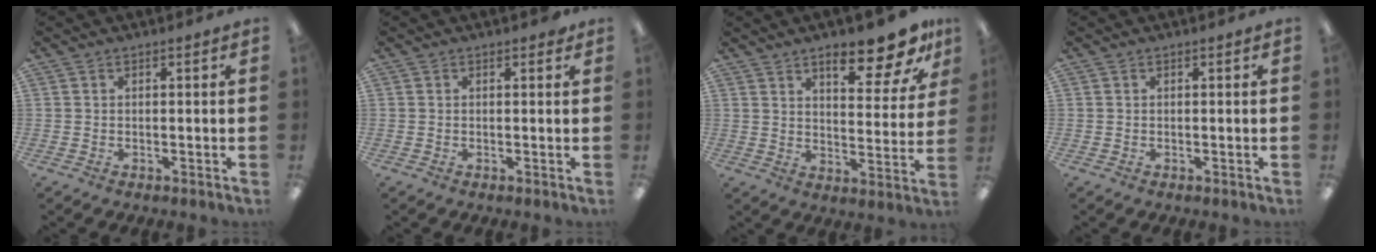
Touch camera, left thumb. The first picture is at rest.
{"total": 0.7, "force": [0.5, 0.3, 0.3], "torque": [0.000, -0.002, 0.006]}
{"total": 14.5, "force": [10.2, 4.3, 9.3], "torque": [-0.115, -0.063, 0.164]}
{"total": 0.0}